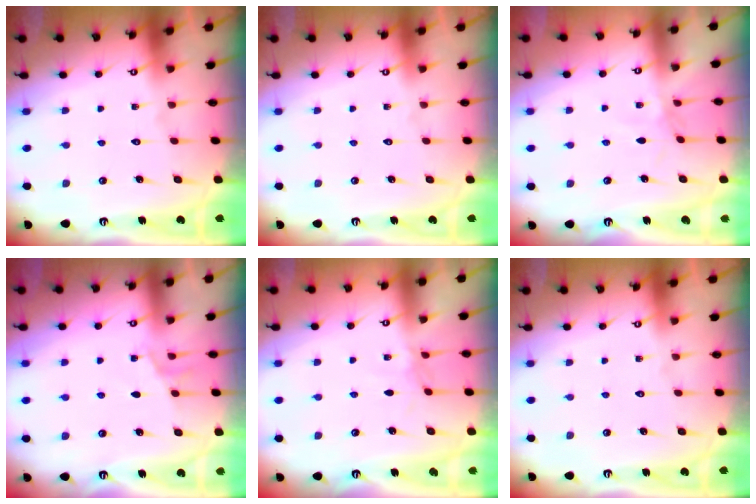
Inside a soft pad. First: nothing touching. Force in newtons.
{"total": 0.0}
{"total": 1.6, "press": 1.6, "slide": 0.3}
{"total": 5.4, "press": 4.8, "slide": 2.6}
{"total": 2.8, "press": 2.7, "slide": 0.4}
{"total": 0.0}